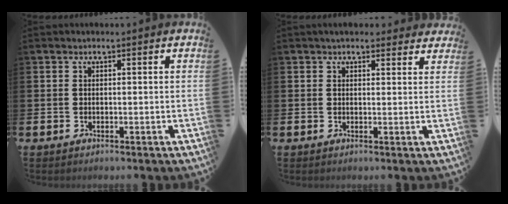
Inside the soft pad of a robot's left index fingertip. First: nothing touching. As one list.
[{"total": 2.6, "force": [2.4, 0.9, 0.2], "torque": [0.000, -0.008, 0.043]}]